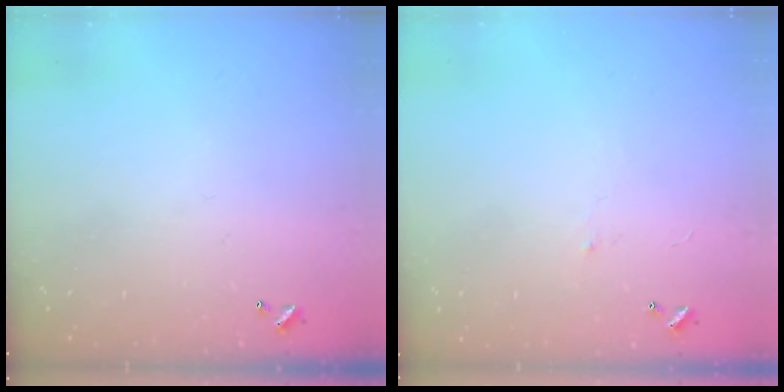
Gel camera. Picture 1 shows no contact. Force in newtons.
{"total": 0.6, "press": 0.0, "slide": 0.6}